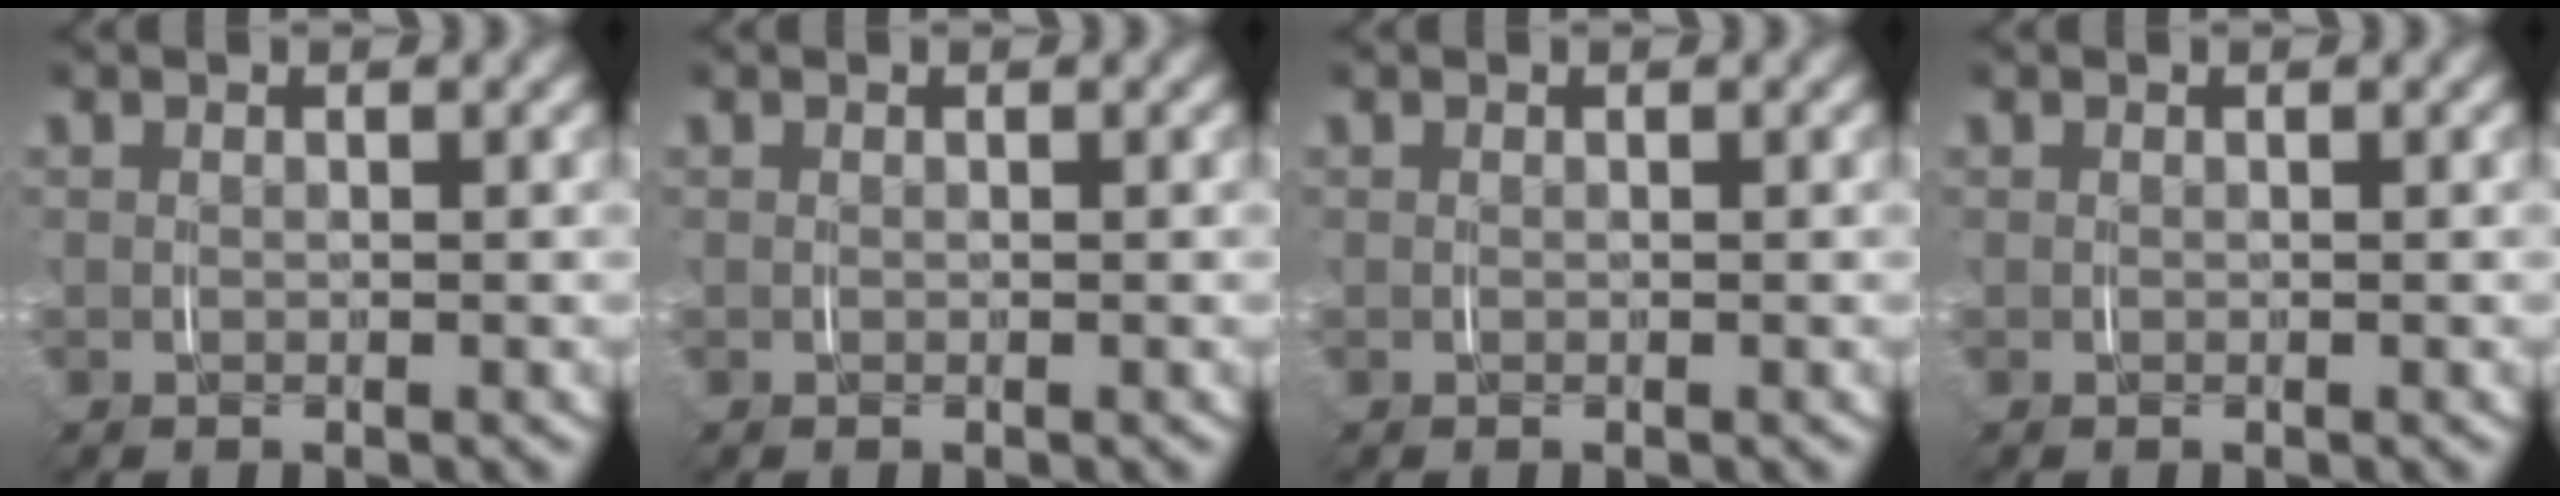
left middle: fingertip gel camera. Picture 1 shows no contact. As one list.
[{"total": 0.0}, {"total": 0.0}, {"total": 0.0}]